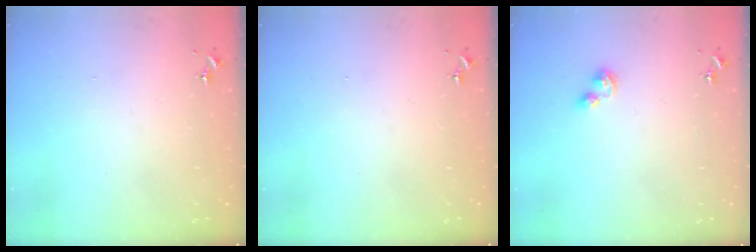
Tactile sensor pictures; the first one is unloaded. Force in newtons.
{"total": 0.0}
{"total": 3.5, "press": 3.5, "slide": 0.4}